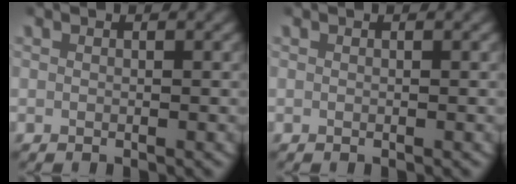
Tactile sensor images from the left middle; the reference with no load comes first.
{"total": 0.0}